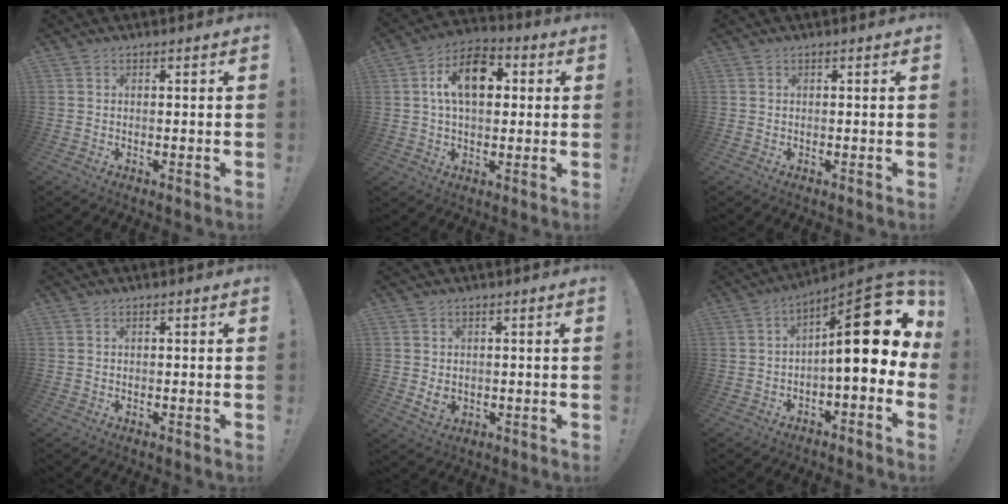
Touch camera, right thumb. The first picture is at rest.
{"total": 13.6, "force": [3.1, 8.3, 10.3], "torque": [-0.153, 0.012, 0.056]}
{"total": 0.0}
{"total": 0.0}
{"total": 3.6, "force": [1.0, 2.8, 2.0], "torque": [-0.015, -0.010, 0.019]}
{"total": 17.8, "force": [3.2, 5.3, 16.7], "torque": [-0.228, -0.023, 0.049]}